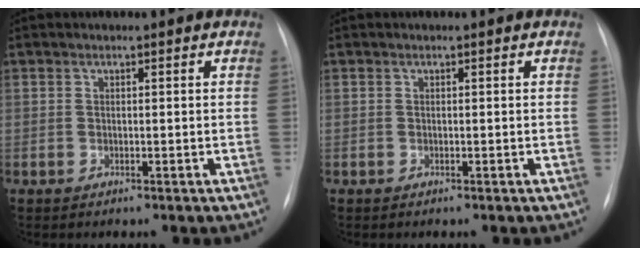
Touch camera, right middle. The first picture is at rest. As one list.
[{"total": 0.0}]